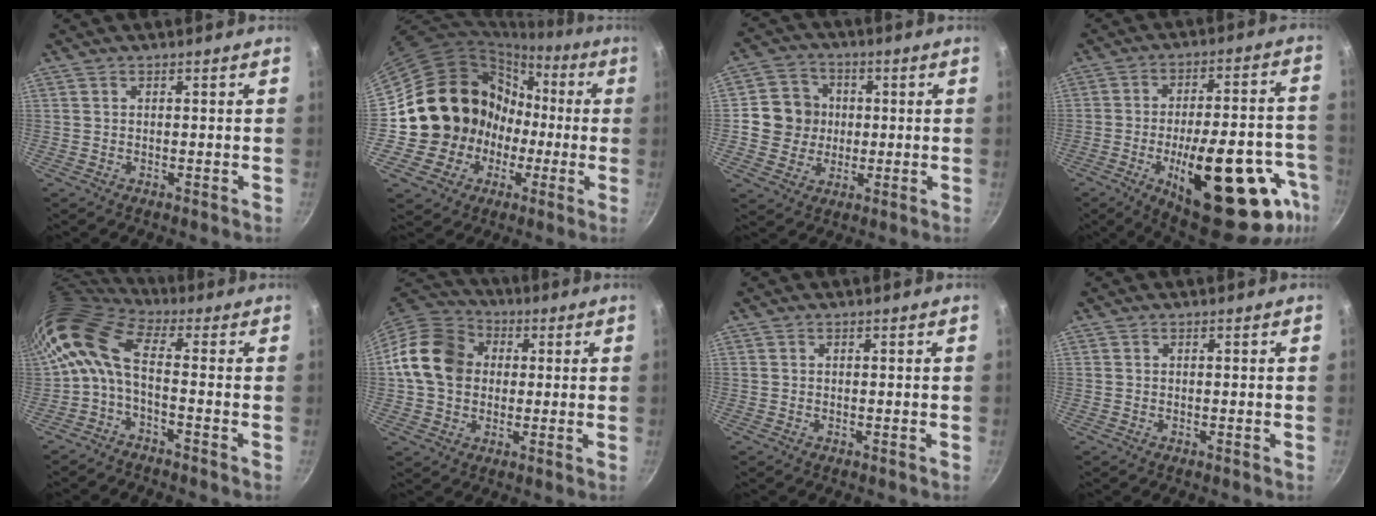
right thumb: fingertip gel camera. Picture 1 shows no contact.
{"total": 15.1, "force": [-1.4, 14.5, 3.8], "torque": [-0.020, 0.053, -0.011]}
{"total": 9.4, "force": [0.4, 8.9, 3.1], "torque": [-0.019, 0.014, -0.002]}
{"total": 28.6, "force": [-11.2, 11.4, 23.8], "torque": [-0.276, 0.035, -0.147]}
{"total": 9.4, "force": [-0.4, 4.2, 8.4], "torque": [-0.189, 0.020, -0.021]}
{"total": 14.6, "force": [1.6, 11.9, 8.3], "torque": [-0.128, 0.023, 0.013]}
{"total": 0.0}
{"total": 0.0}